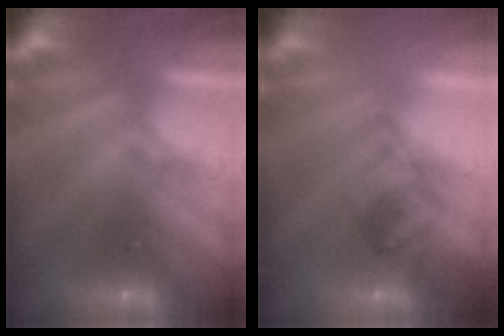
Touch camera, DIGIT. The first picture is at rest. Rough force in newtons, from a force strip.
{"total": 1.5}